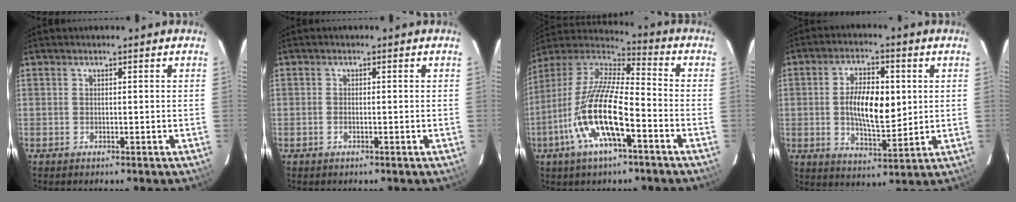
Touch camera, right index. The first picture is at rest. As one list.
[{"total": 1.0, "force": [-0.5, 0.4, 0.7], "torque": [-0.016, 0.001, -0.010]}, {"total": 17.9, "force": [-7.2, 4.8, 15.6], "torque": [-0.308, -0.020, -0.146]}, {"total": 10.8, "force": [0.8, 4.9, 9.6], "torque": [-0.174, 0.004, 0.018]}]